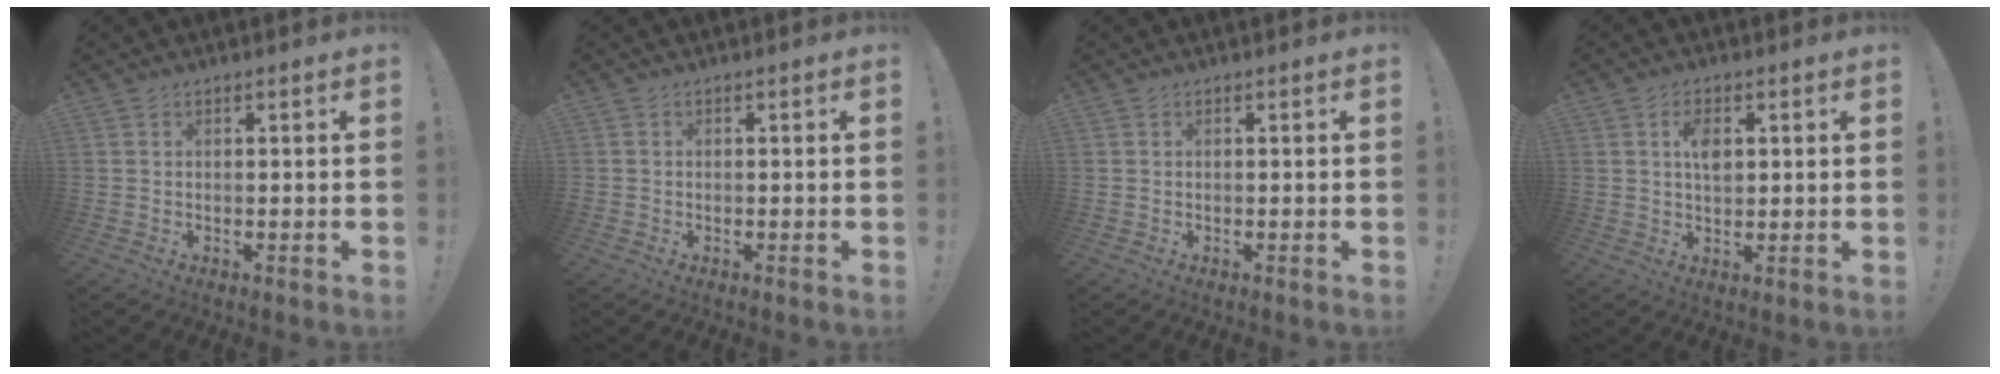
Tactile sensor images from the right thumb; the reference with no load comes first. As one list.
[{"total": 0.7, "force": [-0.2, 0.6, -0.1], "torque": [-0.005, 0.004, -0.003]}, {"total": 0.0}, {"total": 5.8, "force": [1.4, 3.4, 4.4], "torque": [-0.065, -0.001, 0.023]}]